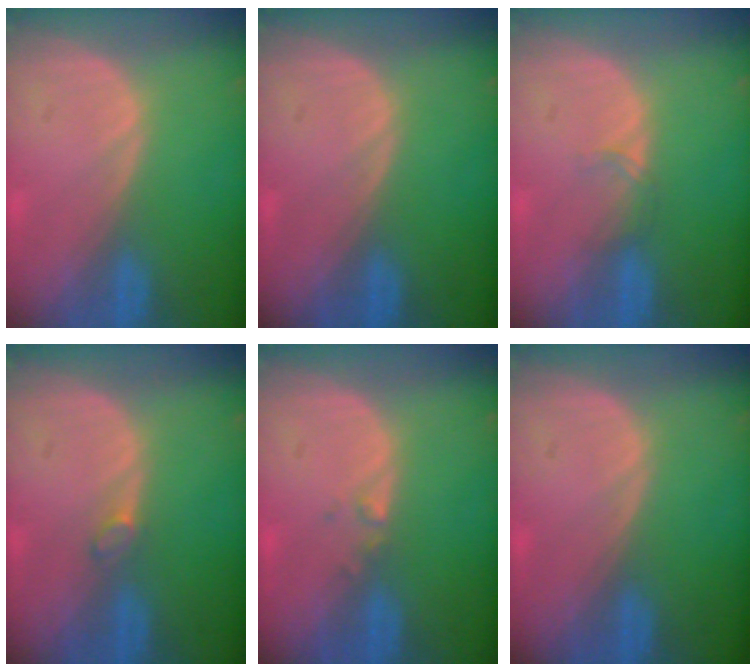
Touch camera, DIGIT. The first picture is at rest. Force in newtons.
{"total": 0.0}
{"total": 1.3, "press": 1.2, "slide": 0.2}
{"total": 1.2, "press": 1.1, "slide": 0.2}
{"total": 1.0, "press": 0.9, "slide": 0.5}
{"total": 0.0}